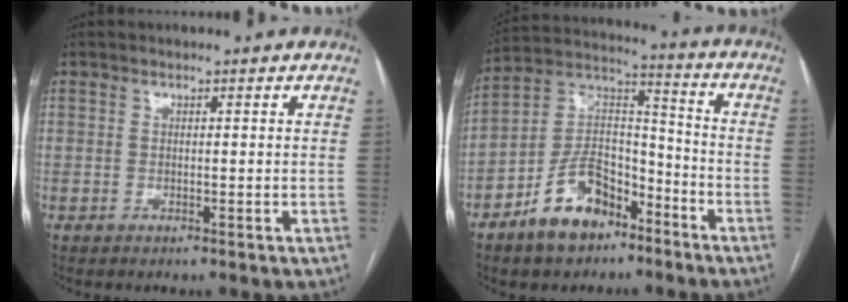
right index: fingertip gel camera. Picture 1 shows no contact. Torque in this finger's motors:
{"motor_torque": [-0.08, -0.14, -0.18, -0.15]}